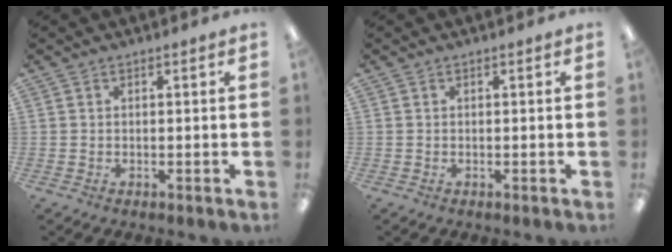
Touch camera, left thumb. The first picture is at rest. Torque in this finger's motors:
{"motor_torque": [0.00, 0.02, 0.15, -0.05, 0.00]}